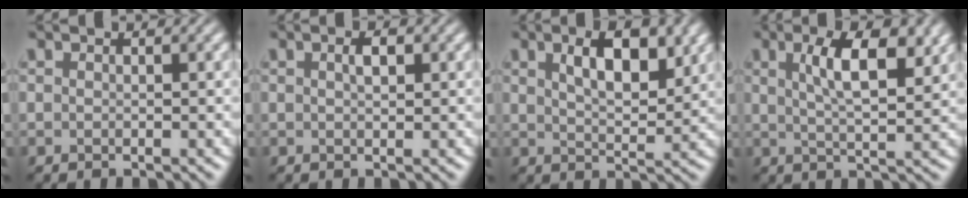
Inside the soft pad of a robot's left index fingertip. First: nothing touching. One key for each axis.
{"total": 1.4, "fx": 0.5, "fy": 0.5, "fz": 1.2, "tx": -0.021, "ty": 0.002, "tz": 0.009}
{"total": 5.4, "fx": 2.4, "fy": 2.1, "fz": 4.3, "tx": -0.069, "ty": 0.003, "tz": 0.039}
{"total": 5.9, "fx": 2.3, "fy": 1.8, "fz": 5.1, "tx": -0.082, "ty": 0.001, "tz": 0.038}